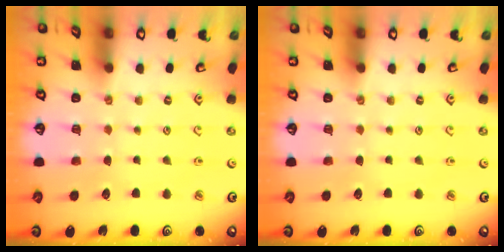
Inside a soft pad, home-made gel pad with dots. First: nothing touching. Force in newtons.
{"total": 0.0}